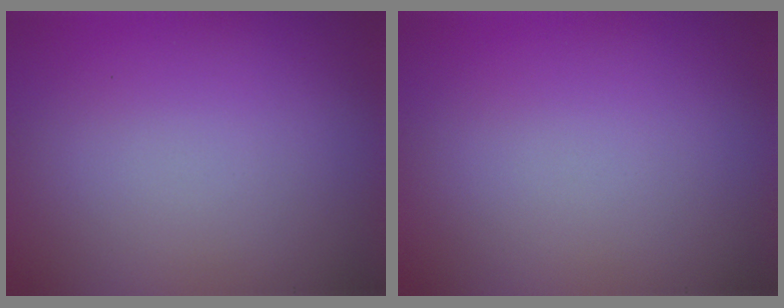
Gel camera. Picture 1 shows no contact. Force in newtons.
{"total": 0.0}